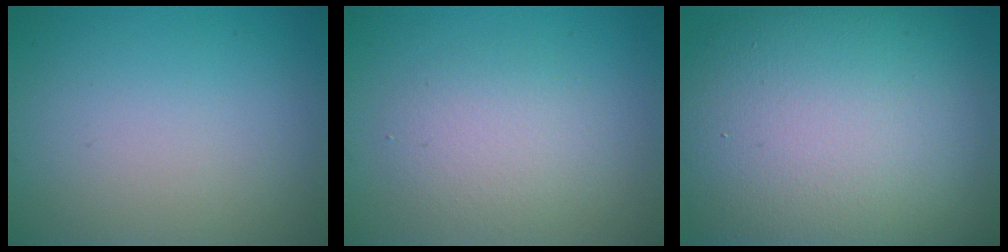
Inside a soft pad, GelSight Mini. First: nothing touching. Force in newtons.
{"total": 3.0, "press": 3.0, "slide": 0.2}
{"total": 16.5, "press": 16.5, "slide": 1.4}